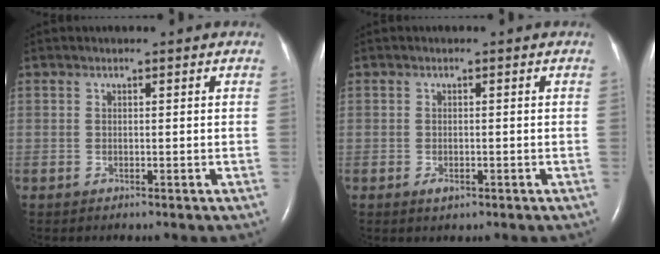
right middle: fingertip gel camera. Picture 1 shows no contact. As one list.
[{"total": 1.3, "force": [-0.7, 0.7, 0.9], "torque": [-0.018, -0.002, -0.005]}]